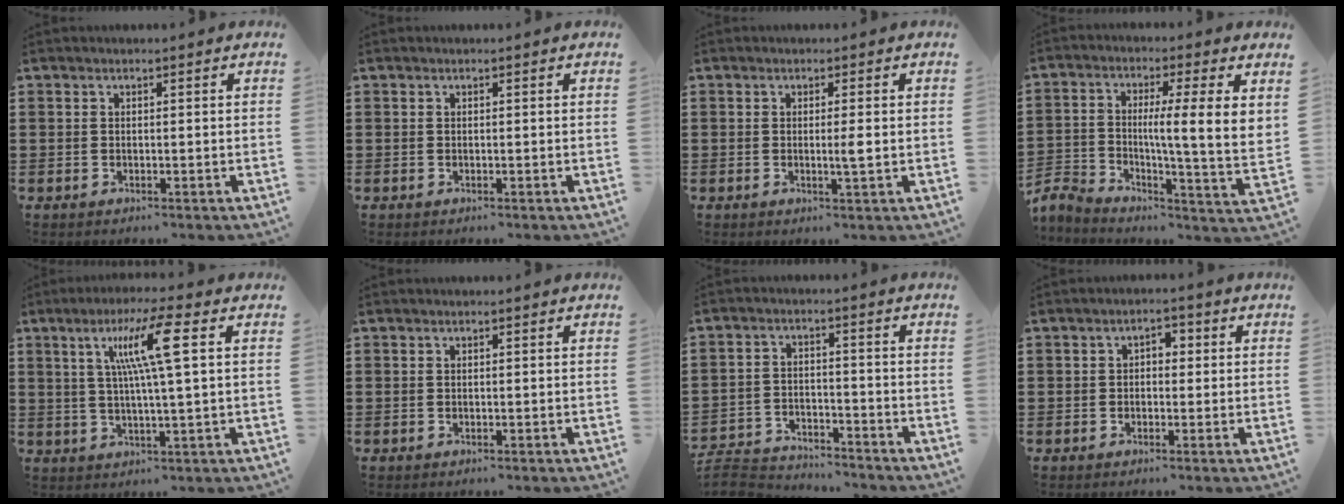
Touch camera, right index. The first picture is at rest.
{"total": 0.0}
{"total": 2.3, "force": [-0.1, -0.2, 2.3], "torque": [-0.041, -0.006, -0.005]}
{"total": 7.5, "force": [1.1, 1.0, 7.4], "torque": [-0.138, -0.020, 0.014]}
{"total": 9.8, "force": [3.0, -0.2, 9.3], "torque": [-0.185, 0.006, 0.041]}
{"total": 0.0}
{"total": 4.7, "force": [-4.6, 0.6, 0.6], "torque": [-0.027, 0.002, -0.098]}
{"total": 1.7, "force": [-0.3, 1.1, 1.3], "torque": [-0.028, 0.008, -0.010]}